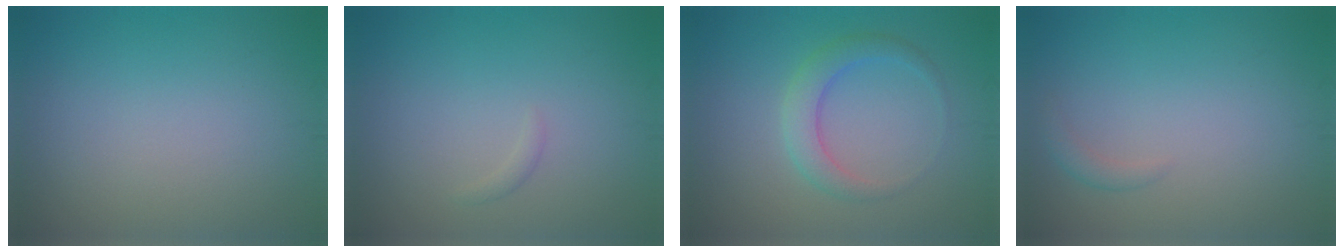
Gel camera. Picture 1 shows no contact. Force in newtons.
{"total": 0.6, "press": 0.6, "slide": 0.1}
{"total": 2.8, "press": 2.8, "slide": 0.1}
{"total": 1.0, "press": 1.0, "slide": 0.0}